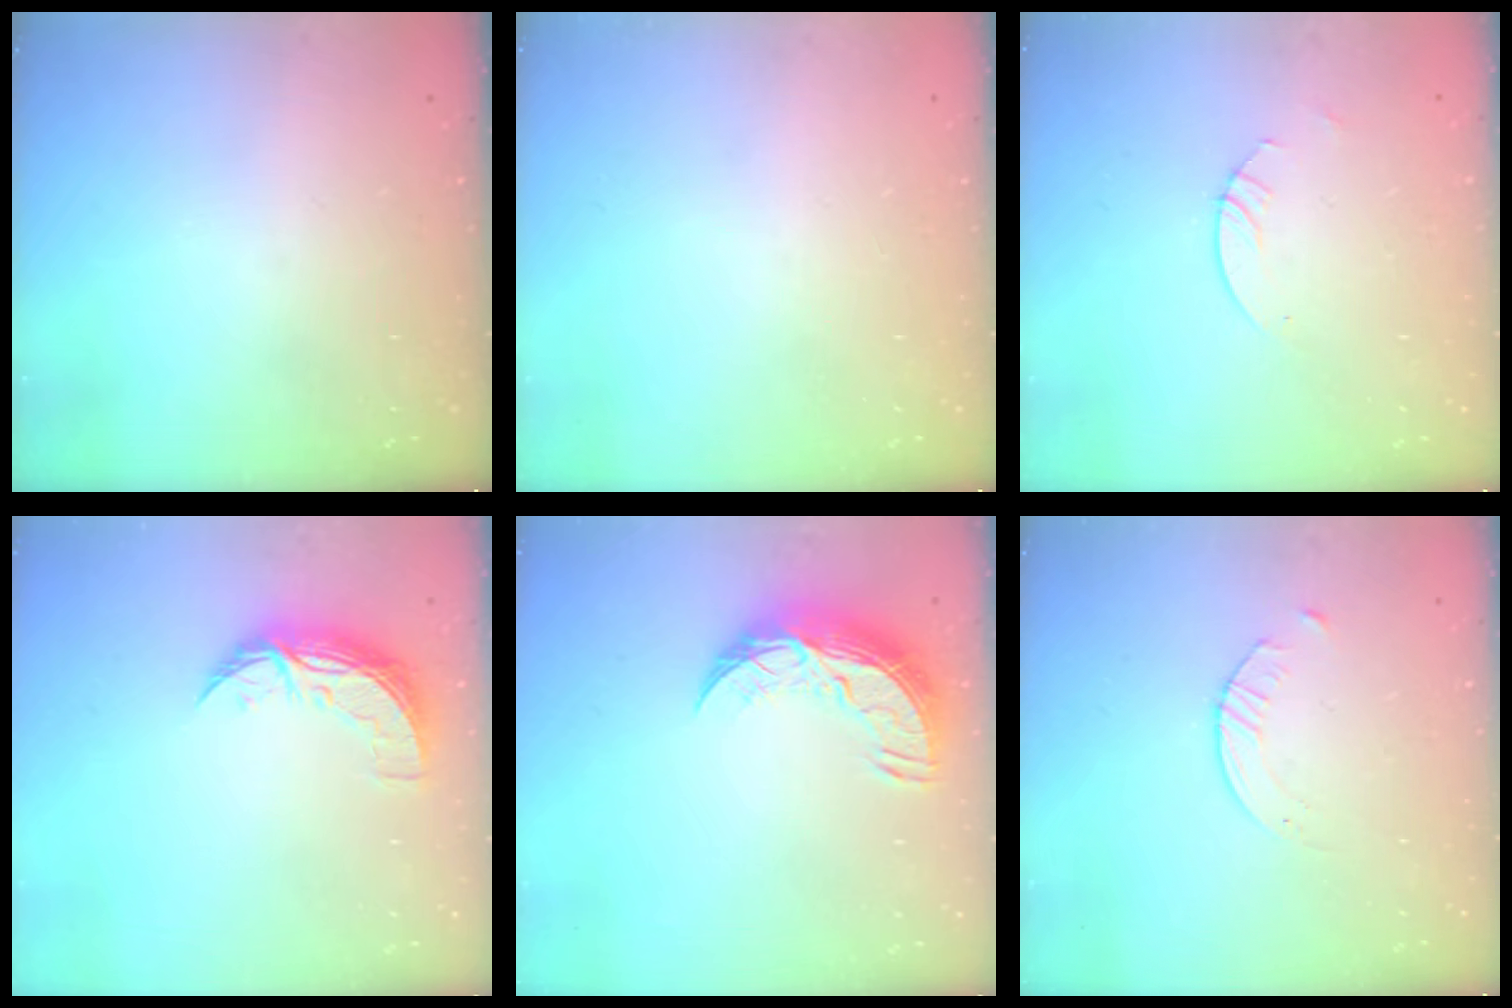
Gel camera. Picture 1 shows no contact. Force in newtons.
{"total": 0.0}
{"total": 3.0, "press": 2.9, "slide": 0.3}
{"total": 8.6, "press": 8.6, "slide": 0.1}
{"total": 11.2, "press": 11.2, "slide": 0.7}
{"total": 2.8, "press": 2.7, "slide": 0.3}